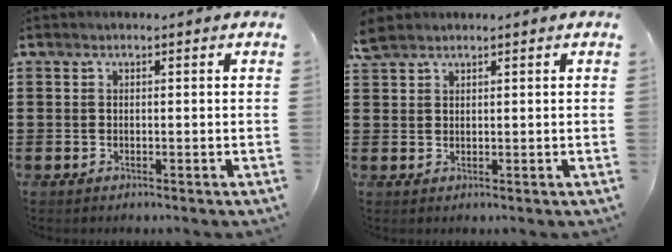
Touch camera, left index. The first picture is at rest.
{"total": 2.4, "force": [2.0, 1.0, 0.9], "torque": [-0.024, 0.004, 0.039]}